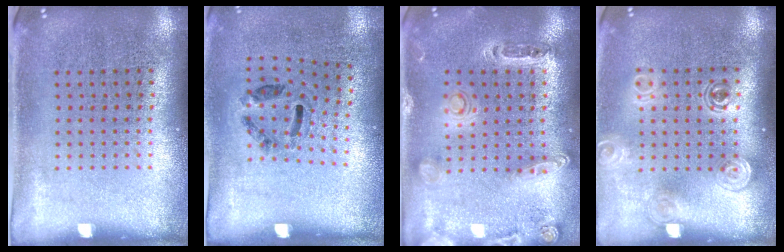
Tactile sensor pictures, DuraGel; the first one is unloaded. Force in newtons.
{"total": 1.3, "press": 0.7, "slide": 1.0}
{"total": 1.0, "press": 1.0, "slide": 0.3}
{"total": 1.6, "press": 1.3, "slide": 0.9}